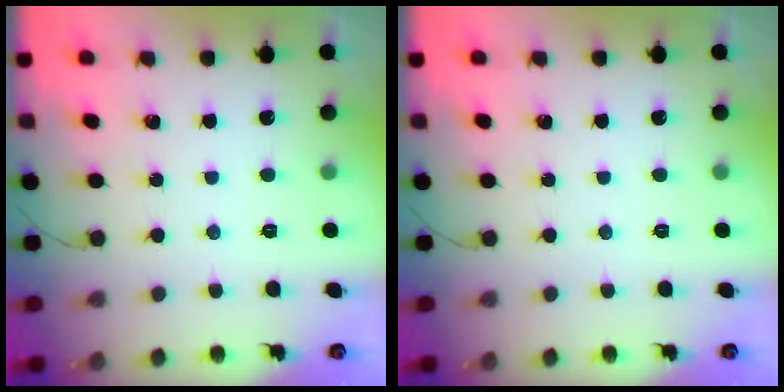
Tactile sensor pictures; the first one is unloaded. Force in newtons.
{"total": 0.0}